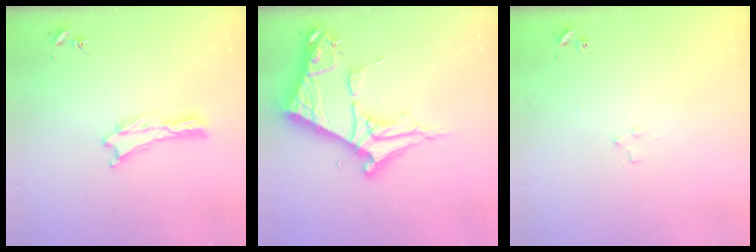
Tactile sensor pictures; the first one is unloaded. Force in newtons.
{"total": 11.0, "press": 10.9, "slide": 1.1}
{"total": 2.2, "press": 2.2, "slide": 0.2}